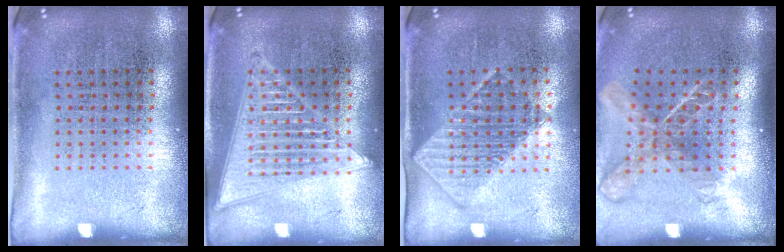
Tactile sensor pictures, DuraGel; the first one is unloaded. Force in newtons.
{"total": 2.9, "press": 2.8, "slide": 0.4}
{"total": 1.4, "press": 1.3, "slide": 0.6}
{"total": 1.9, "press": 1.4, "slide": 1.3}